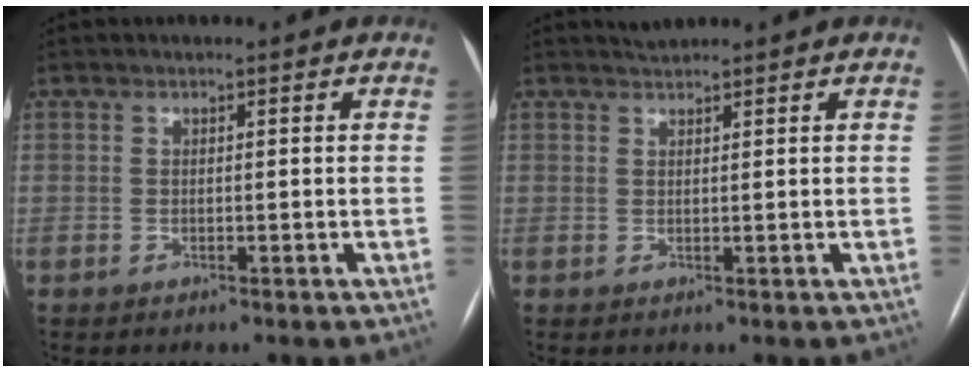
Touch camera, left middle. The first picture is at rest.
{"total": 1.2, "force": [1.2, -0.1, 0.0], "torque": [-0.007, 0.005, 0.026]}